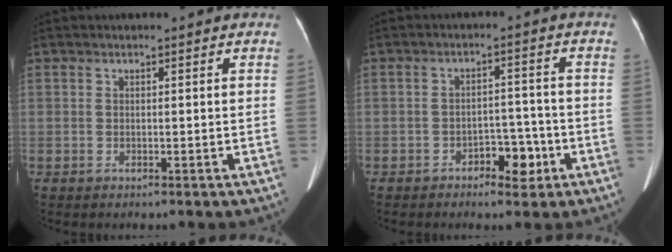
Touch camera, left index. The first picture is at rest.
{"total": 4.7, "force": [-2.6, 2.5, 3.0], "torque": [-0.035, 0.014, -0.038]}